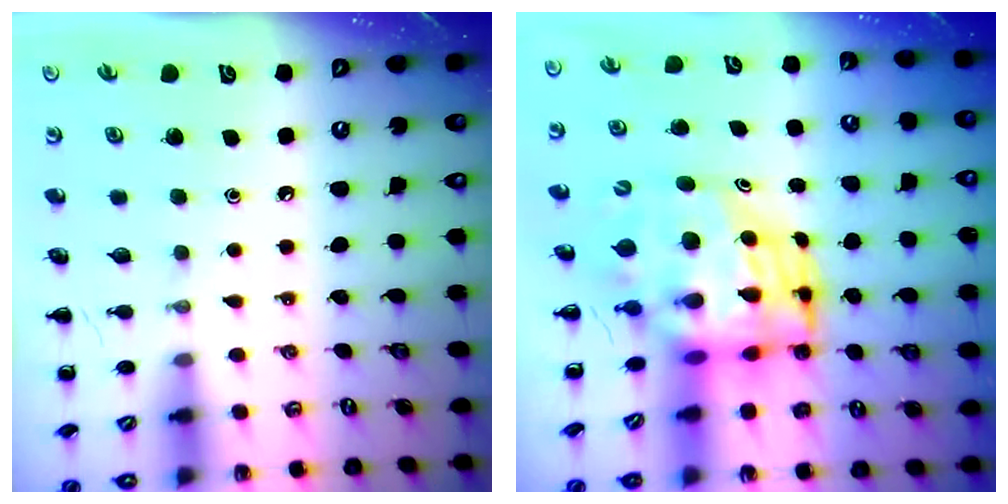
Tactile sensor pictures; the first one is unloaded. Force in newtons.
{"total": 8.6, "press": 8.3, "slide": 2.2}